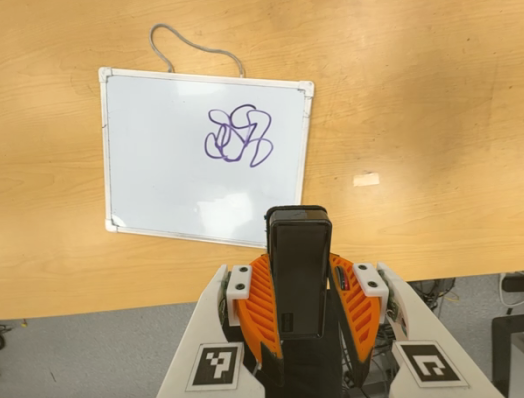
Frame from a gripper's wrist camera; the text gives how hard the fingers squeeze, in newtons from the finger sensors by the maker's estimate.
{"total": 4.6, "left": 3.2, "right": 6.0}